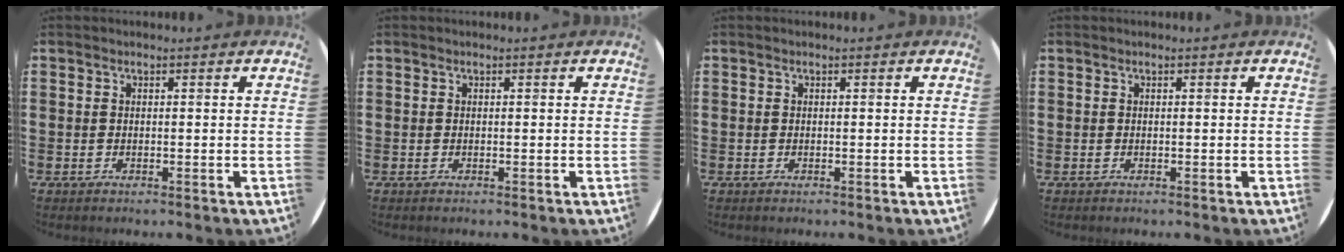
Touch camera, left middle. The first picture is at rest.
{"total": 0.0}
{"total": 0.0}
{"total": 0.0}